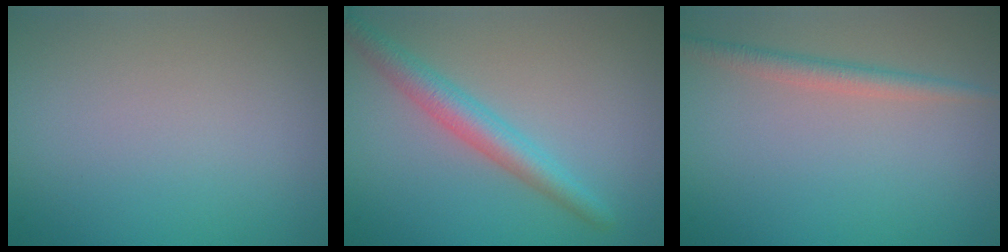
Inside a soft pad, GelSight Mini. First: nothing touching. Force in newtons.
{"total": 3.4, "press": 3.4, "slide": 0.1}
{"total": 2.1, "press": 2.1, "slide": 0.1}